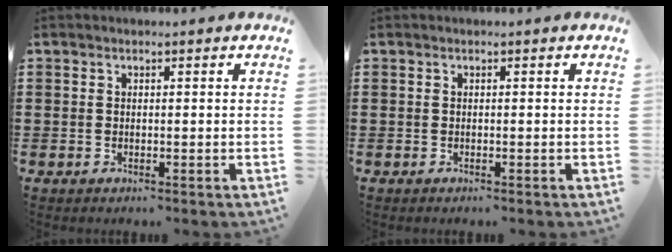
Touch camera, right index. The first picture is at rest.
{"total": 0.0}